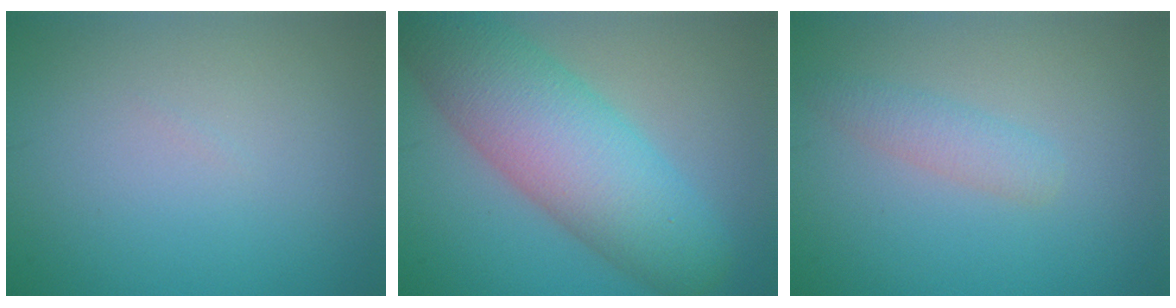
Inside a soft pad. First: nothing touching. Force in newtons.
{"total": 9.7, "press": 9.7, "slide": 0.3}
{"total": 1.9, "press": 1.9, "slide": 0.1}